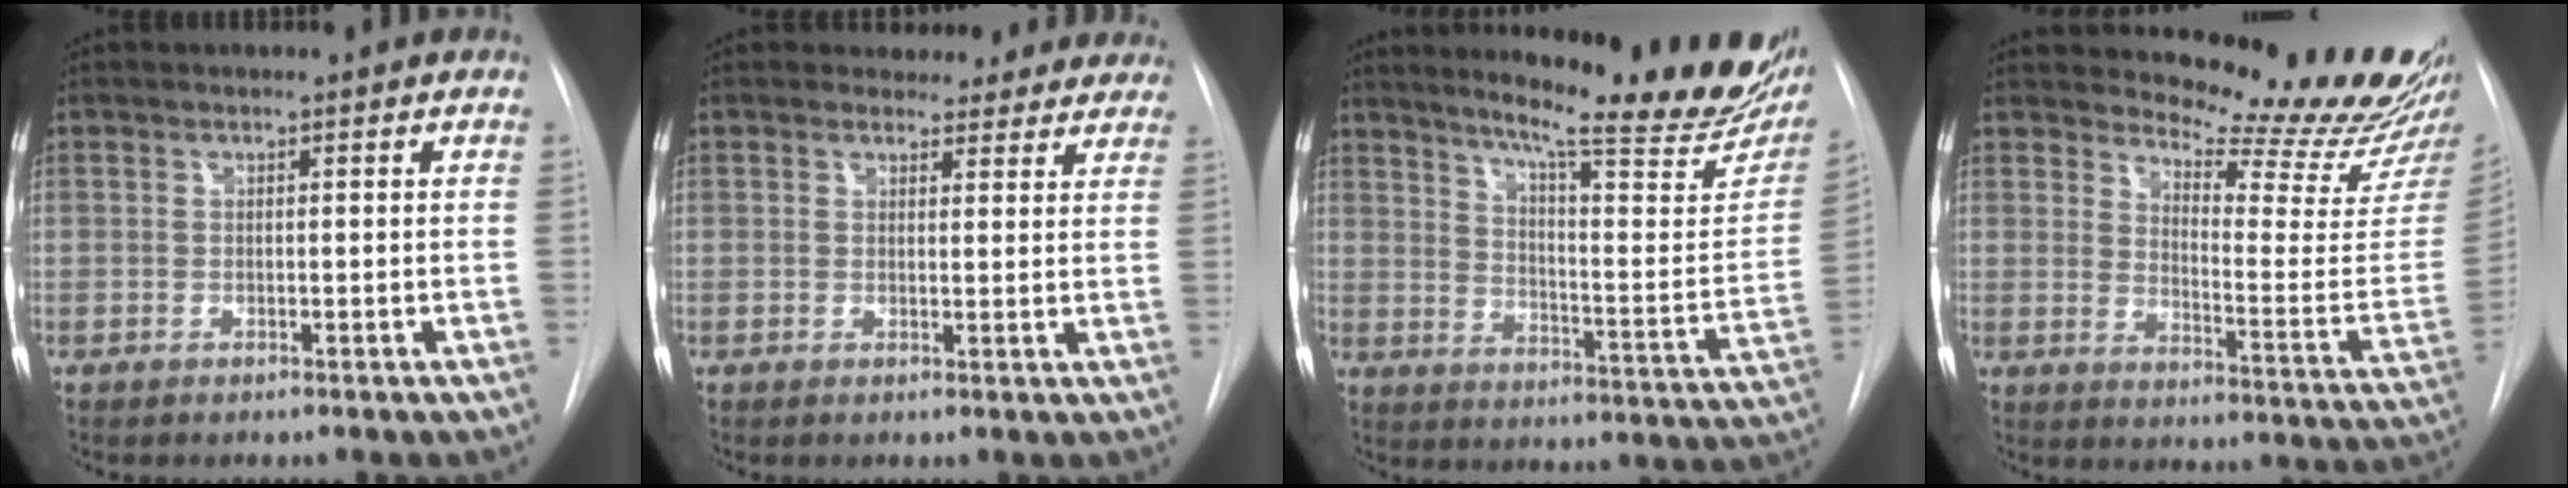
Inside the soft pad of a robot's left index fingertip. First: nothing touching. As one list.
[{"total": 9.2, "force": [8.2, 4.1, 0.5], "torque": [0.032, -0.011, 0.068]}, {"total": 25.4, "force": [20.4, 2.4, 14.9], "torque": [-0.210, -0.089, 0.256]}, {"total": 20.0, "force": [19.1, 1.0, 6.0], "torque": [-0.085, -0.145, 0.228]}]